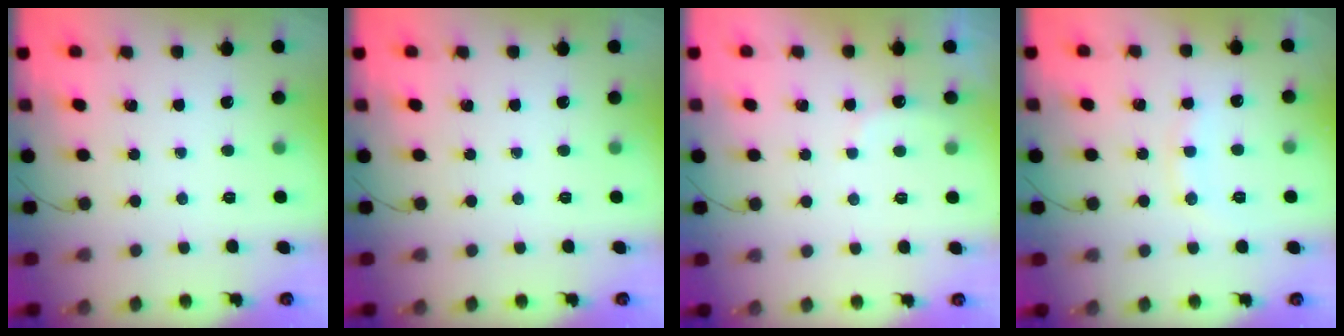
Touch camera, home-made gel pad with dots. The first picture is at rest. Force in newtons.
{"total": 0.0}
{"total": 5.3, "press": 5.2, "slide": 0.9}
{"total": 8.1, "press": 8.0, "slide": 1.1}